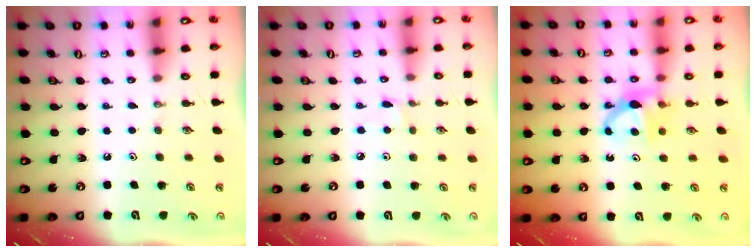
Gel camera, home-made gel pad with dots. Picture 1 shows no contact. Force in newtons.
{"total": 2.8, "press": 2.7, "slide": 0.5}
{"total": 7.2, "press": 7.2, "slide": 0.2}